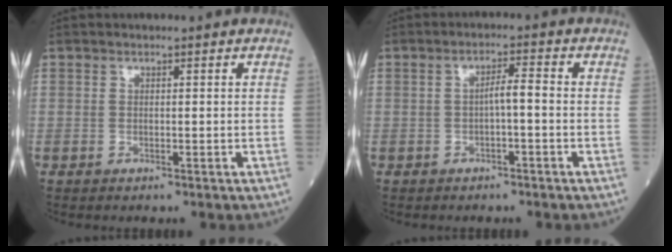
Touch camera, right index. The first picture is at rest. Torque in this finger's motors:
{"motor_torque": [0.48, -0.14, 0.14, 0.07]}